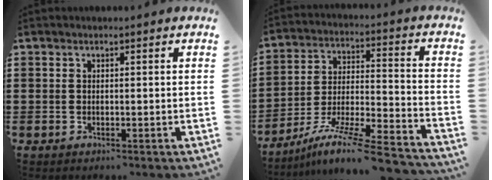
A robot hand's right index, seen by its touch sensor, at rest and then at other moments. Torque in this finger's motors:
{"motor_torque": [1.42, 0.72, -0.20, -0.08]}